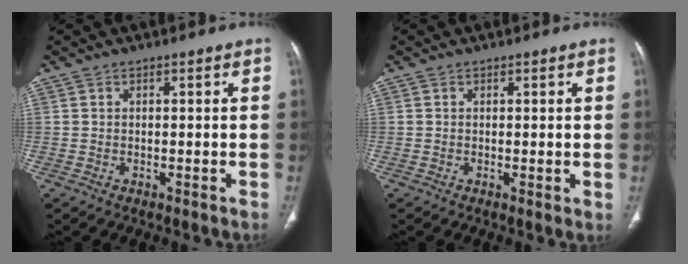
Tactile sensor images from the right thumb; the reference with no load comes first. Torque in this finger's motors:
{"motor_torque": [-0.05, 0.10, -0.33, -0.03, -0.01]}